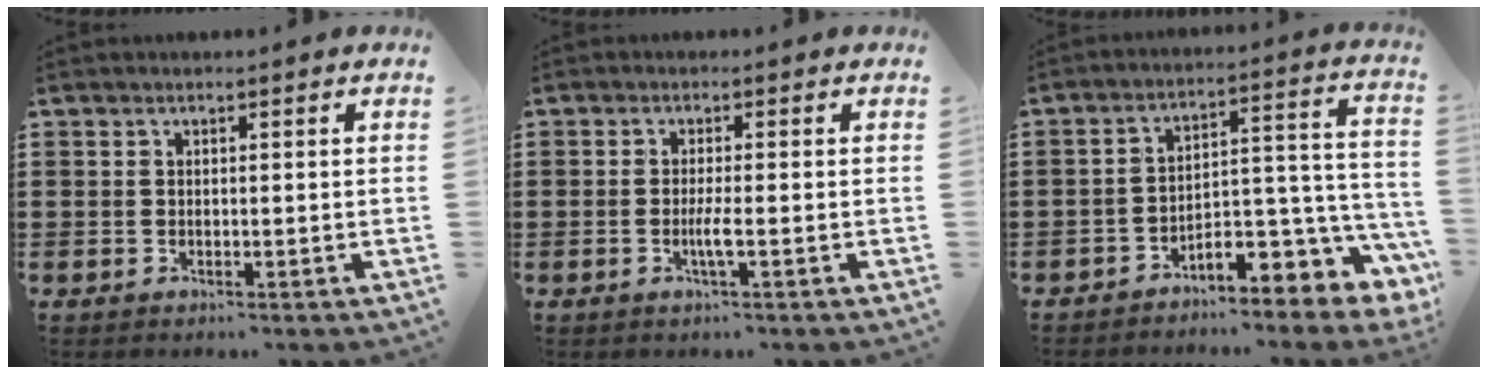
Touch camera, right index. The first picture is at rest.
{"total": 2.7, "force": [-0.7, 0.0, 2.6], "torque": [-0.052, -0.008, -0.016]}
{"total": 6.4, "force": [-4.4, 2.9, 3.6], "torque": [-0.053, -0.009, -0.085]}